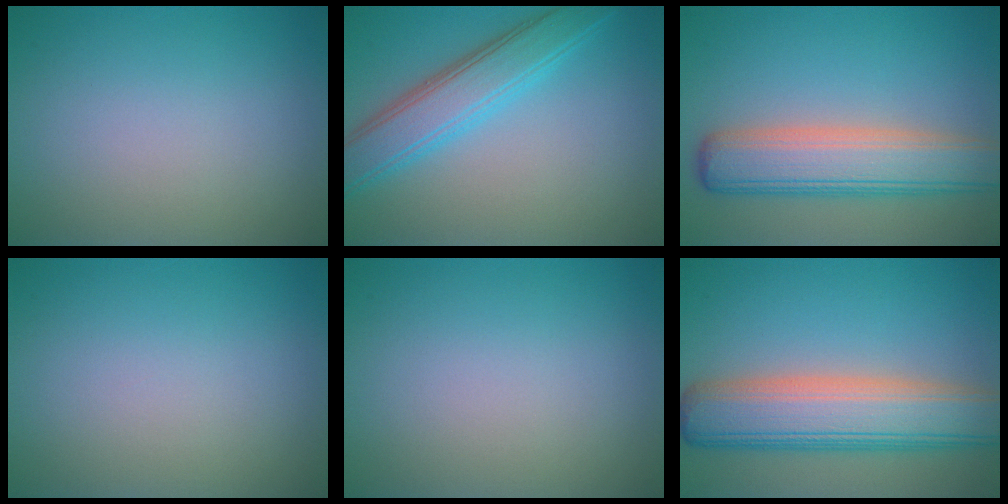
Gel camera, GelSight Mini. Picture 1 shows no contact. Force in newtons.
{"total": 5.2, "press": 5.2, "slide": 0.2}
{"total": 7.0, "press": 7.0, "slide": 0.6}
{"total": 0.0}
{"total": 0.0}
{"total": 9.1, "press": 9.1, "slide": 0.6}